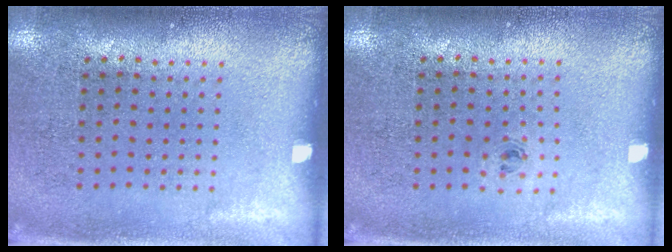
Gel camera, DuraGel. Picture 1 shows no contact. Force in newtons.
{"total": 0.5, "press": 0.3, "slide": 0.4}